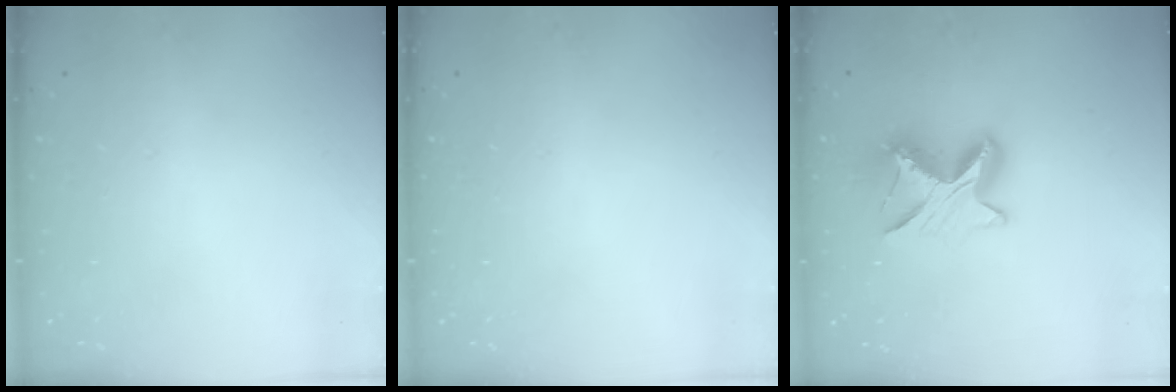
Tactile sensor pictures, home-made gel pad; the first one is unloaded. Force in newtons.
{"total": 0.0}
{"total": 9.6, "press": 9.6, "slide": 0.6}